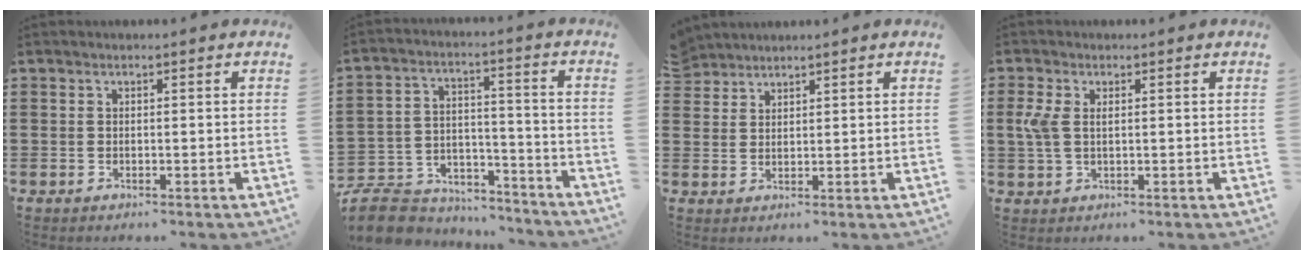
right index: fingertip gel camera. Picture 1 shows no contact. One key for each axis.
{"total": 8.8, "fx": -8.2, "fy": 2.7, "fz": 1.5, "tx": -0.045, "ty": 0.019, "tz": -0.164}
{"total": 3.0, "fx": 2.9, "fy": 0.8, "fz": -0.2, "tx": -0.005, "ty": 0.001, "tz": 0.058}
{"total": 3.5, "fx": 0.7, "fy": 2.0, "fz": 2.8, "tx": -0.084, "ty": 0.000, "tz": 0.004}